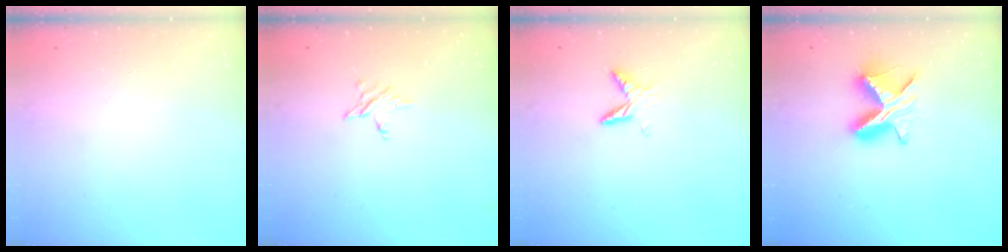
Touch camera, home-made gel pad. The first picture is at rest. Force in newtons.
{"total": 2.7, "press": 2.7, "slide": 0.2}
{"total": 6.1, "press": 6.1, "slide": 0.6}
{"total": 8.7, "press": 8.7, "slide": 0.2}